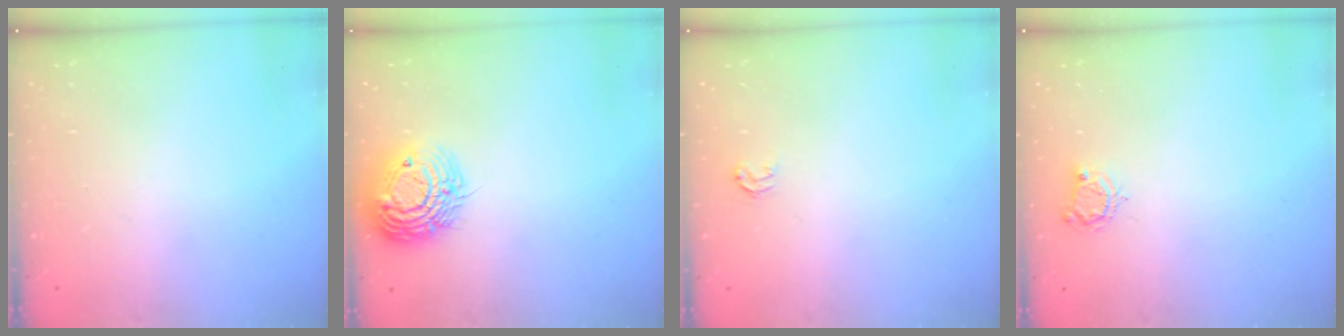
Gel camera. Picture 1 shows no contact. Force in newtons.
{"total": 14.5, "press": 14.4, "slide": 1.4}
{"total": 2.9, "press": 2.9, "slide": 0.1}
{"total": 5.4, "press": 5.4, "slide": 0.3}